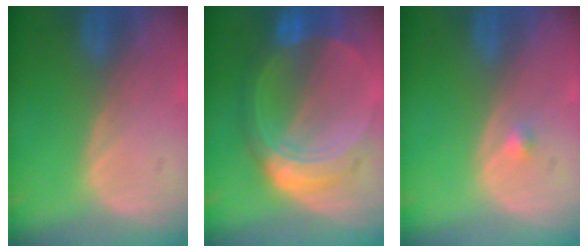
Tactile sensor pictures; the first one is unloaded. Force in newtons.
{"total": 8.8, "press": 8.8, "slide": 0.6}
{"total": 1.1, "press": 0.9, "slide": 0.5}